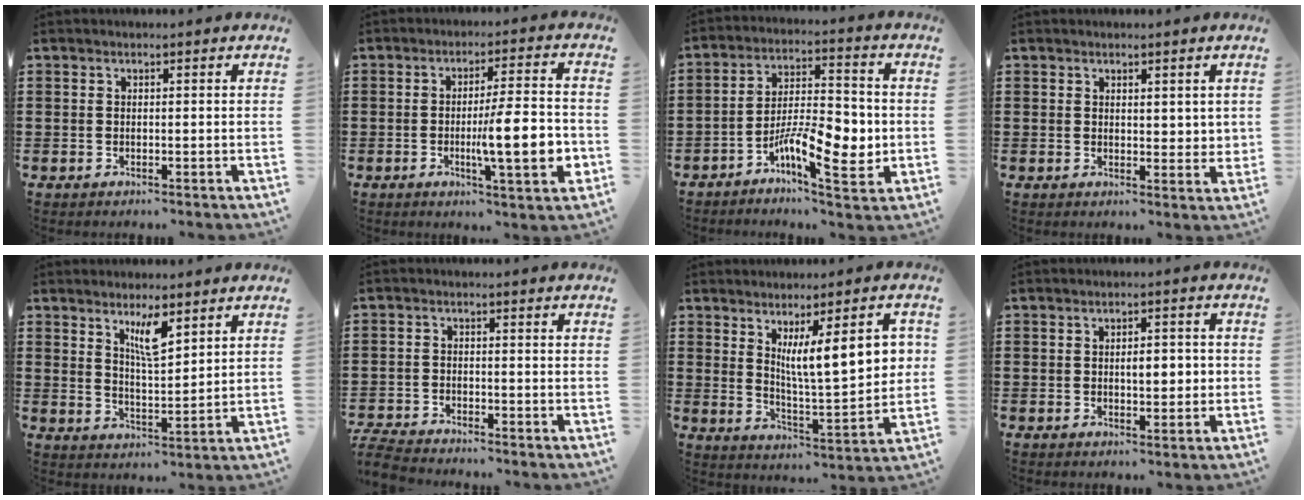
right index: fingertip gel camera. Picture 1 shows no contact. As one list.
[{"total": 10.9, "force": [-2.2, 2.0, 10.5], "torque": [-0.146, -0.011, -0.037]}, {"total": 10.6, "force": [-3.7, 4.1, 9.1], "torque": [-0.155, 0.003, -0.062]}, {"total": 2.3, "force": [1.7, 1.4, 0.9], "torque": [-0.006, 0.003, 0.029]}, {"total": 5.7, "force": [3.5, 1.5, 4.3], "torque": [-0.077, -0.002, 0.057]}, {"total": 3.4, "force": [-3.4, 0.3, 0.3], "torque": [-0.023, -0.004, -0.076]}, {"total": 10.7, "force": [3.7, 2.6, 9.7], "torque": [-0.171, -0.002, 0.060]}, {"total": 3.6, "force": [-0.1, 1.8, 3.2], "torque": [-0.045, -0.001, -0.009]}]